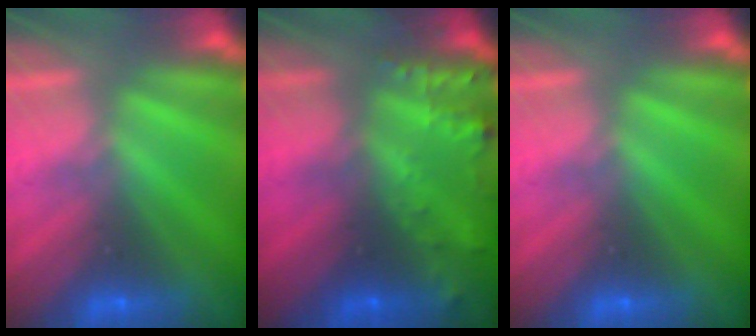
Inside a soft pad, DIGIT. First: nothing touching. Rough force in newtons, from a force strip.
{"total": 7.5}
{"total": 0.0}